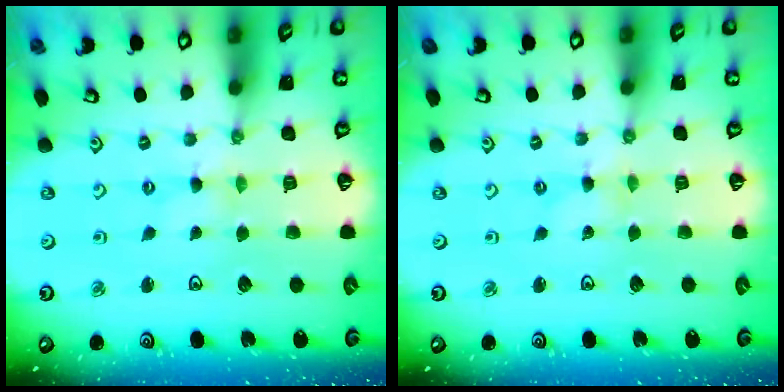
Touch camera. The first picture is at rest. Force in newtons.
{"total": 0.0}